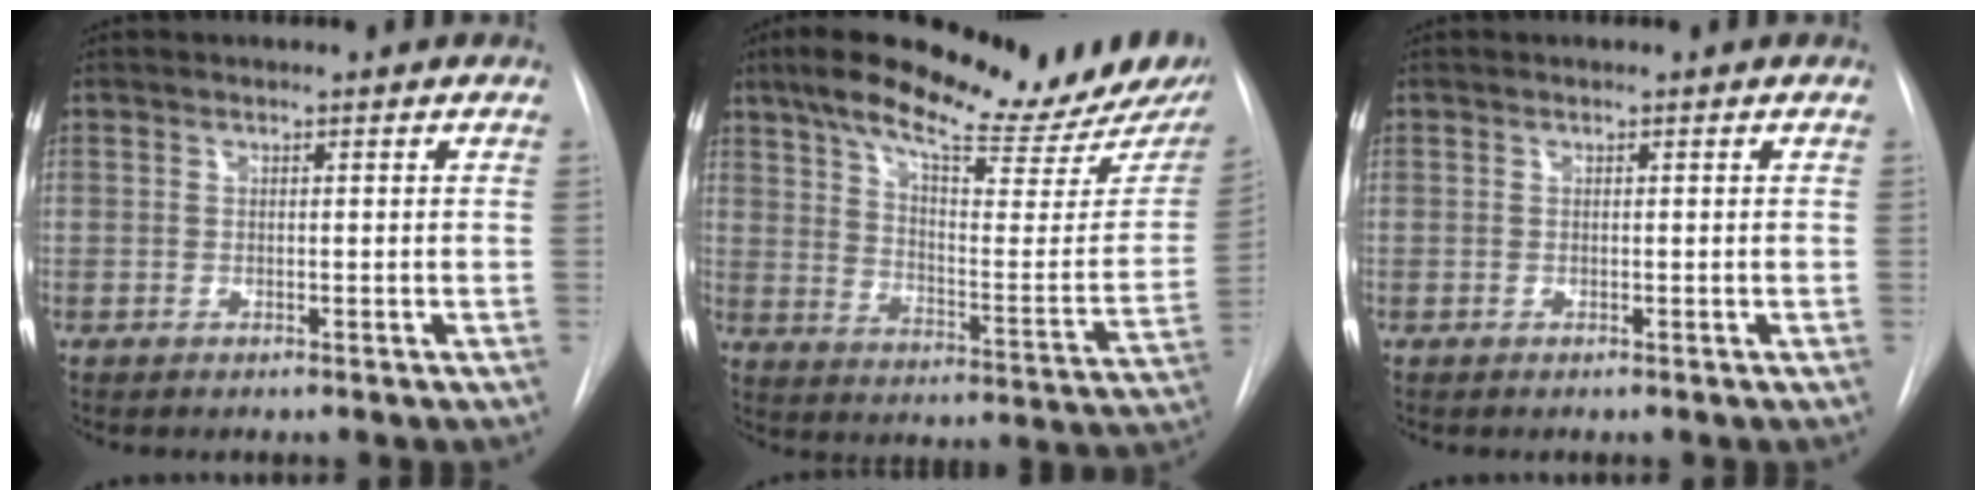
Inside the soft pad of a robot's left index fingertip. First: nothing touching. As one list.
[{"total": 25.0, "force": [19.7, 4.6, 14.7], "torque": [-0.227, -0.036, 0.265]}, {"total": 0.0}]